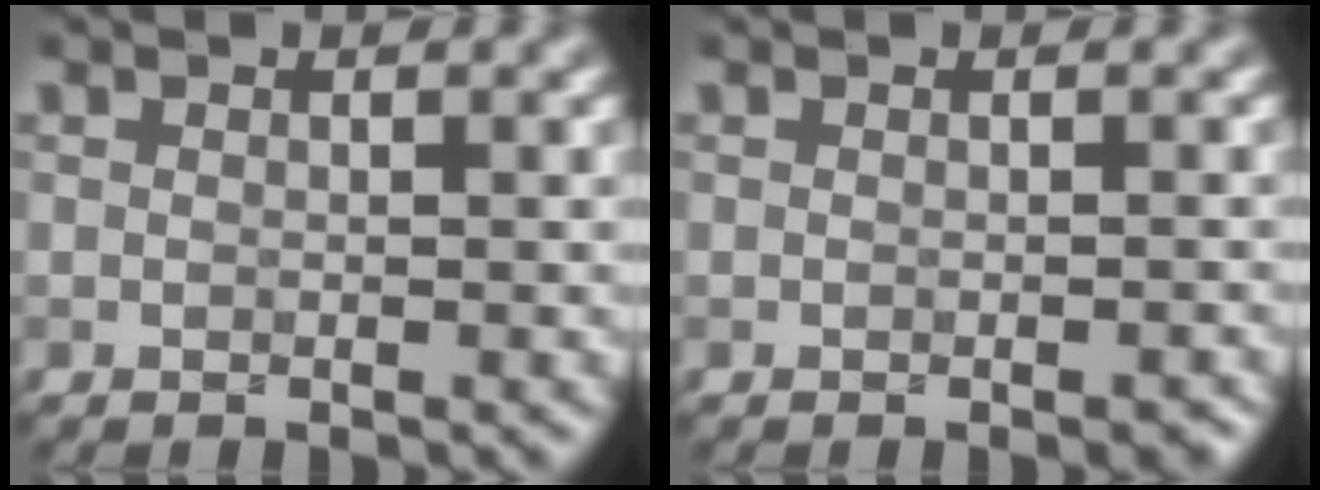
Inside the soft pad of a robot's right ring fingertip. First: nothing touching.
{"total": 0.8, "force": [-0.5, 0.2, 0.5], "torque": [-0.006, -0.001, -0.005]}